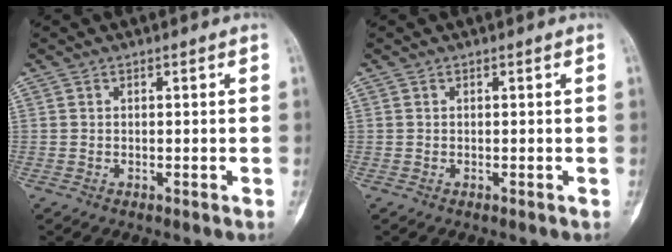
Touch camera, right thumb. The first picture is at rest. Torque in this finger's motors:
{"motor_torque": [0.18, 0.17, 0.00, 0.00, 0.02]}